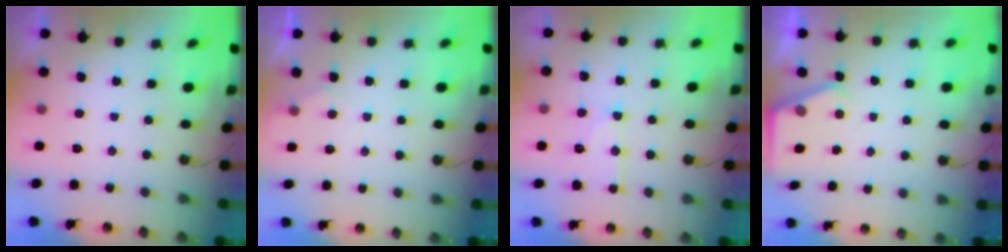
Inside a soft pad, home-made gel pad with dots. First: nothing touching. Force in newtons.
{"total": 2.9, "press": 2.9, "slide": 0.4}
{"total": 13.8, "press": 13.7, "slide": 1.2}
{"total": 2.2, "press": 2.2, "slide": 0.3}